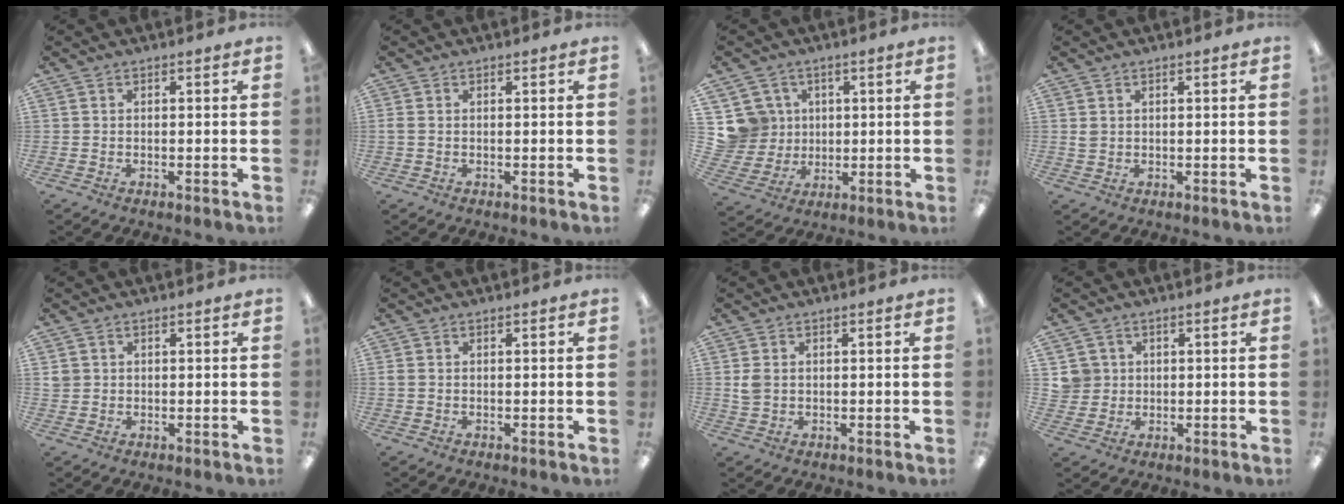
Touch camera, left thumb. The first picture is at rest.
{"total": 1.0, "force": [0.3, 0.4, 0.8], "torque": [-0.018, 0.004, 0.004]}
{"total": 9.3, "force": [3.3, 8.7, 0.7], "torque": [-0.034, -0.010, 0.073]}
{"total": 1.6, "force": [0.8, 1.1, 1.0], "torque": [-0.022, 0.004, 0.013]}
{"total": 1.8, "force": [0.8, 1.5, 0.4], "torque": [-0.011, 0.002, 0.014]}
{"total": 0.8, "force": [0.3, 0.5, 0.6], "torque": [-0.013, 0.005, 0.004]}
{"total": 2.9, "force": [0.8, 2.0, 1.8], "torque": [-0.038, 0.004, 0.014]}
{"total": 5.1, "force": [1.6, 4.8, 0.2], "torque": [-0.006, 0.002, 0.031]}